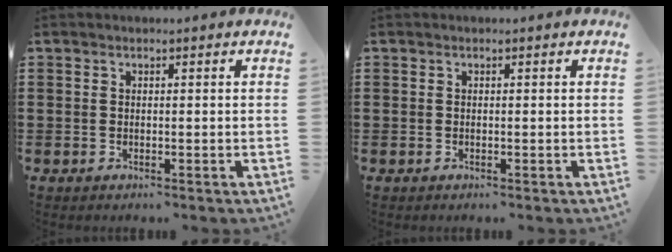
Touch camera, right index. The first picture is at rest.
{"total": 0.0}